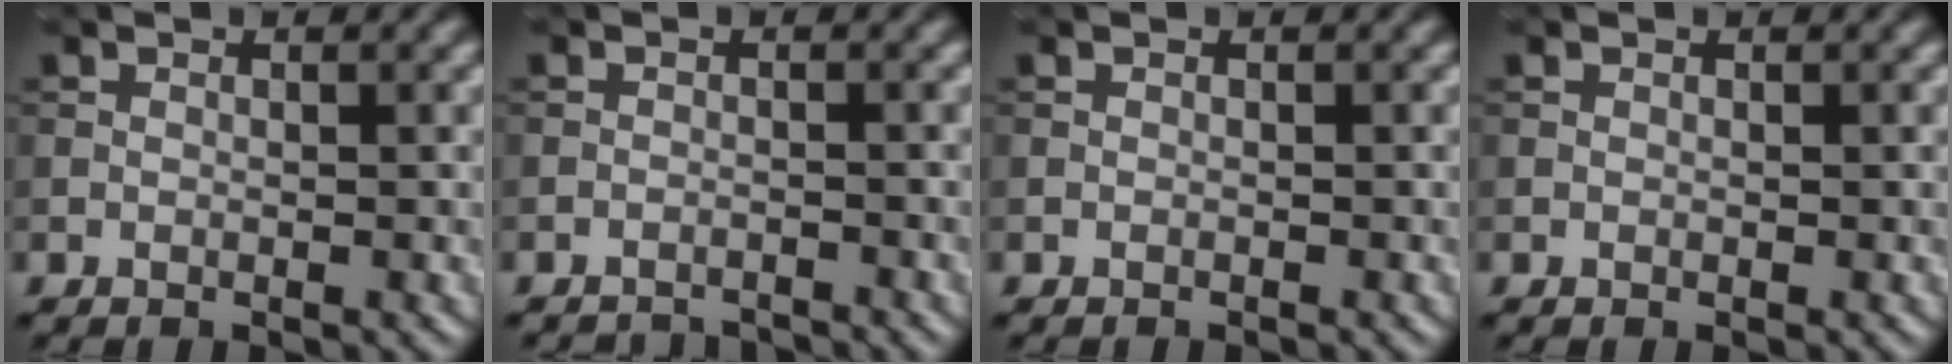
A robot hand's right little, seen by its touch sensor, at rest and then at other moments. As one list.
[{"total": 3.2, "force": [-3.1, 0.3, 0.4], "torque": [-0.010, -0.005, -0.050]}, {"total": 0.6, "force": [-0.6, 0.0, 0.1], "torque": [0.002, -0.001, -0.011]}, {"total": 0.0}]